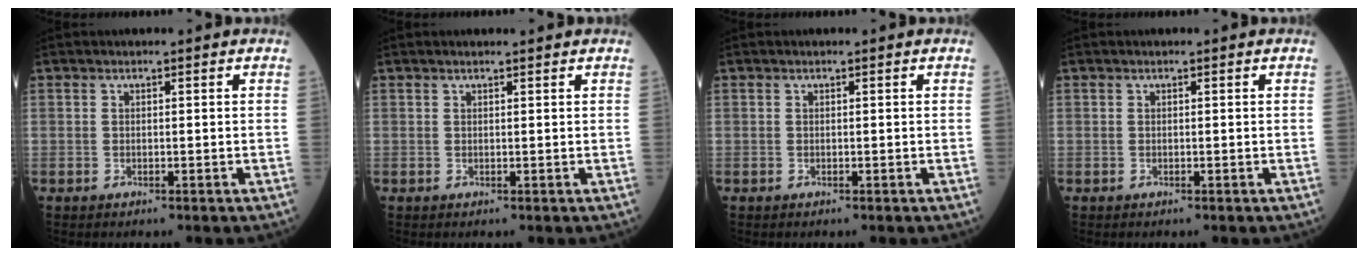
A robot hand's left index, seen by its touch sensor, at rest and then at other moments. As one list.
[{"total": 1.4, "force": [1.3, 0.0, 0.6], "torque": [-0.008, 0.010, 0.021]}, {"total": 0.0}, {"total": 0.0}]